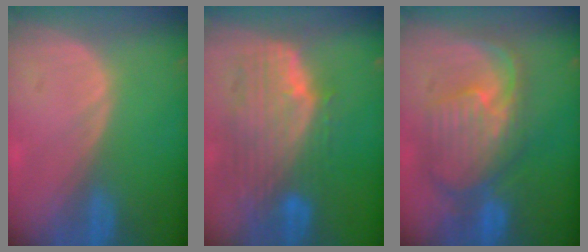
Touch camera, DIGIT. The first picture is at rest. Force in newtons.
{"total": 10.6, "press": 9.2, "slide": 5.4}
{"total": 10.6, "press": 9.5, "slide": 4.7}